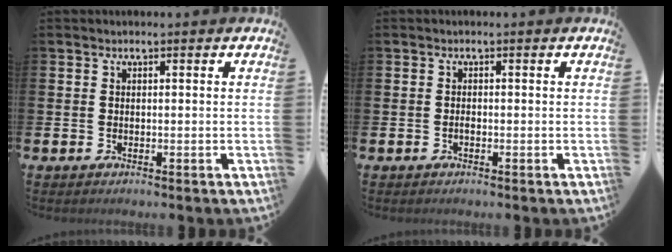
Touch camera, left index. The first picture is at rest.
{"total": 0.5, "force": [-0.3, 0.2, 0.4], "torque": [-0.015, -0.001, -0.005]}